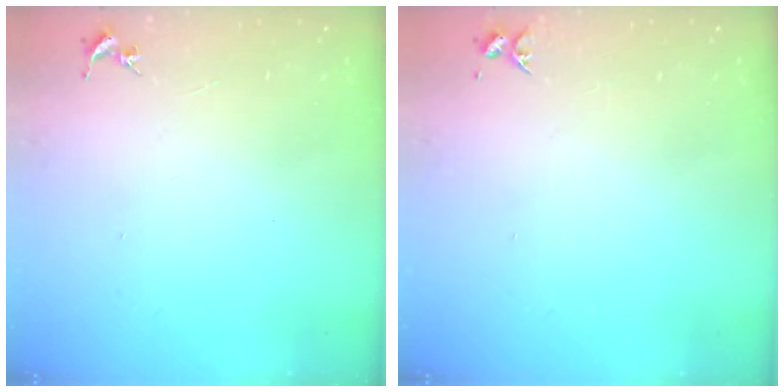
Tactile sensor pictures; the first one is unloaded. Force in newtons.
{"total": 3.3, "press": 3.3, "slide": 0.4}